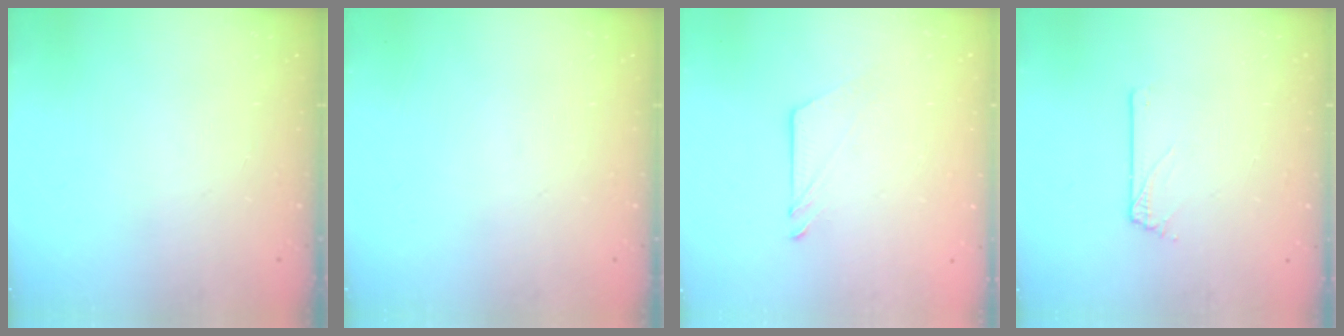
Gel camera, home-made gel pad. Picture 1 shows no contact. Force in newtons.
{"total": 0.0}
{"total": 5.1, "press": 5.1, "slide": 0.5}
{"total": 0.0}